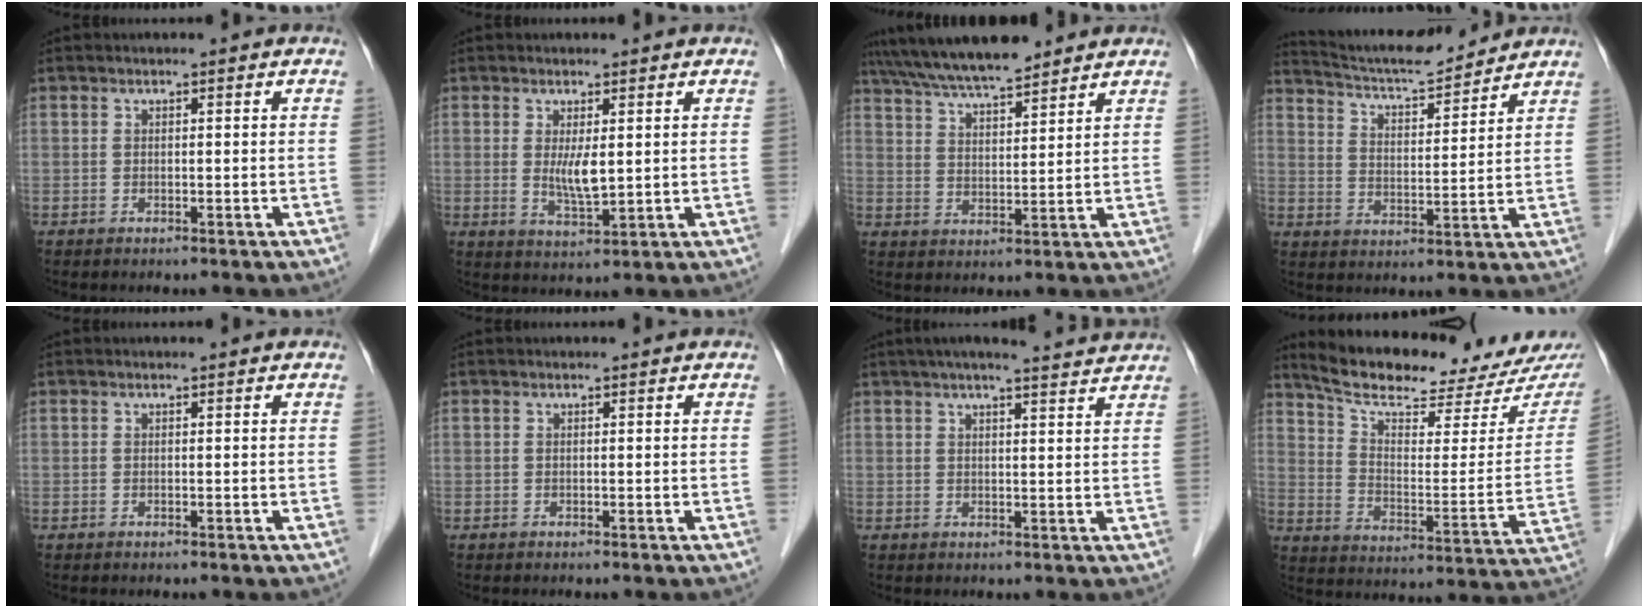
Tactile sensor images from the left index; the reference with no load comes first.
{"total": 4.0, "force": [0.7, 0.8, 3.8], "torque": [-0.075, -0.013, 0.018]}
{"total": 11.1, "force": [9.8, 1.5, 5.0], "torque": [-0.087, 0.025, 0.168]}
{"total": 12.4, "force": [11.8, 1.2, 3.5], "torque": [-0.068, 0.011, 0.192]}
{"total": 0.0}
{"total": 0.0}
{"total": 10.7, "force": [9.6, 0.0, 4.6], "torque": [-0.067, 0.020, 0.113]}
{"total": 21.3, "force": [18.9, 3.7, 9.0], "torque": [-0.137, -0.035, 0.264]}